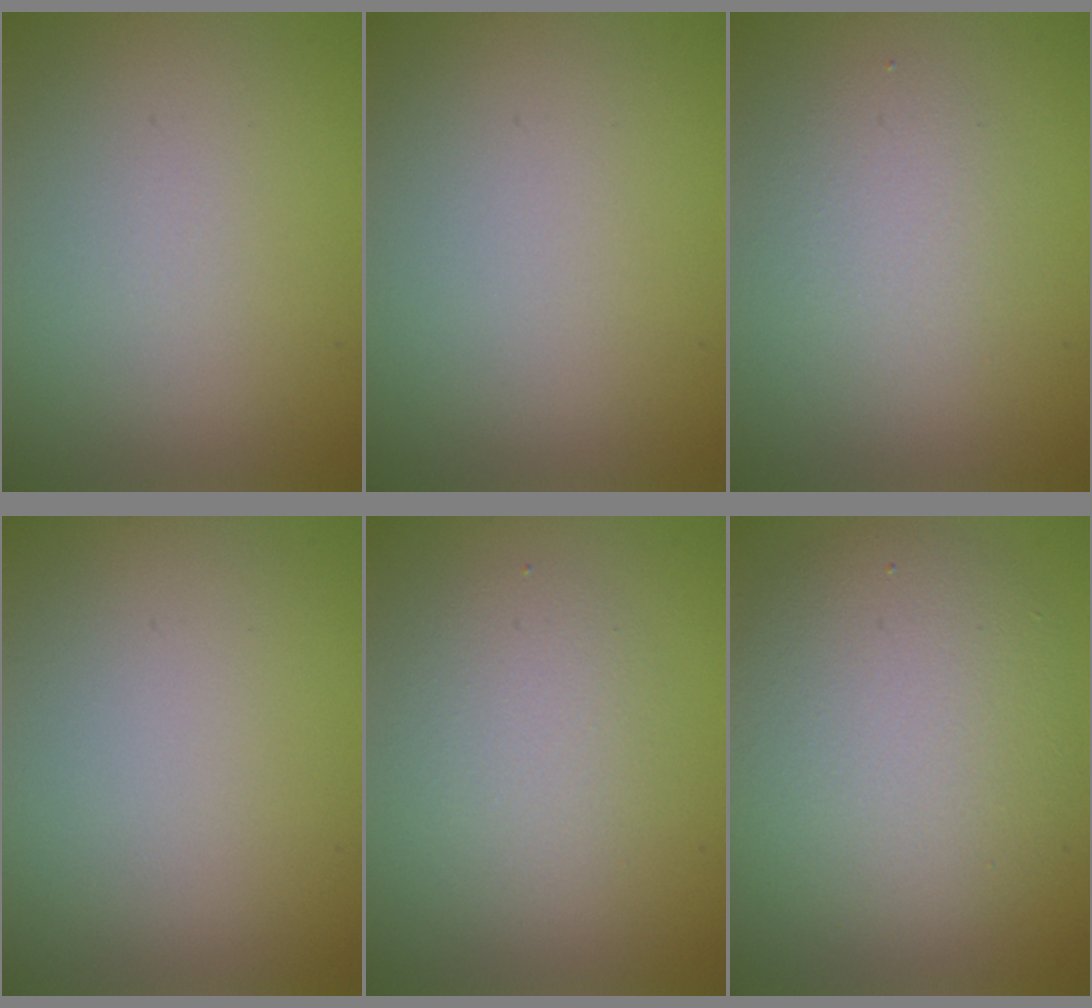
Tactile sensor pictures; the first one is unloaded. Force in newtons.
{"total": 0.0}
{"total": 2.1, "press": 2.1, "slide": 0.1}
{"total": 0.0}
{"total": 2.4, "press": 2.4, "slide": 0.2}
{"total": 6.5, "press": 6.5, "slide": 0.3}